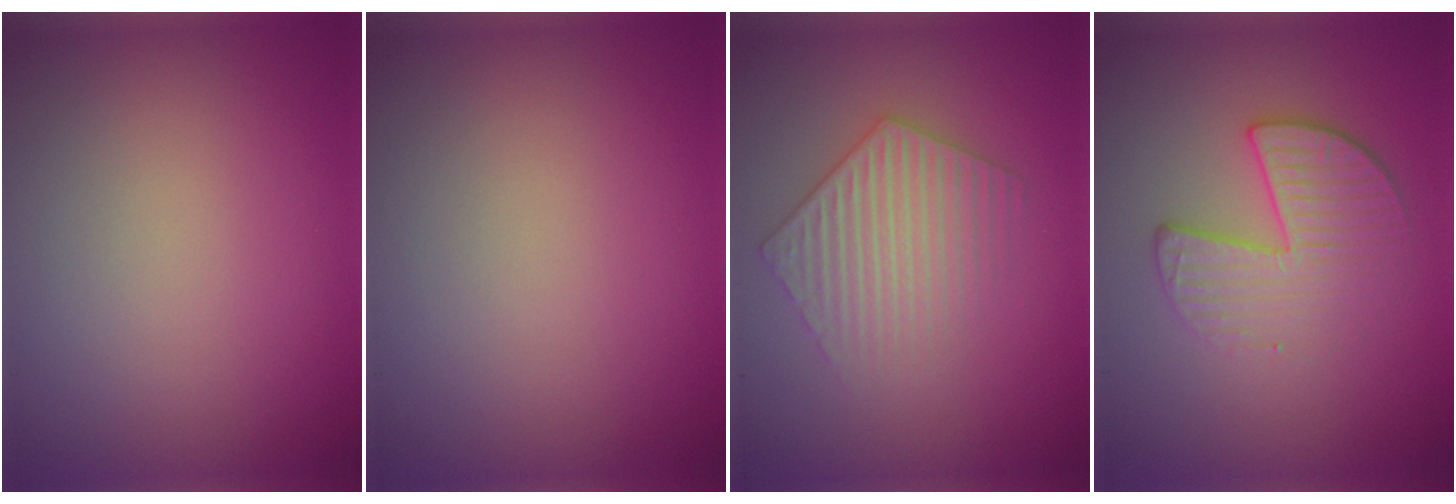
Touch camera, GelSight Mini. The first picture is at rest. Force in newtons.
{"total": 0.0}
{"total": 4.0, "press": 4.0, "slide": 0.5}
{"total": 3.9, "press": 3.0, "slide": 2.6}